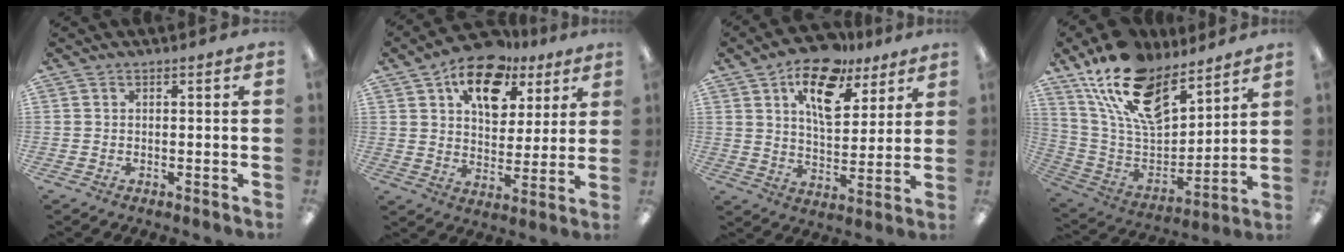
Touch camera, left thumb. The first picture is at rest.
{"total": 14.6, "force": [8.6, 8.9, 7.7], "torque": [-0.116, -0.040, 0.154]}
{"total": 15.9, "force": [9.6, 8.3, 9.7], "torque": [-0.140, -0.043, 0.164]}
{"total": 21.0, "force": [14.5, 10.3, 11.3], "torque": [-0.211, -0.081, 0.264]}